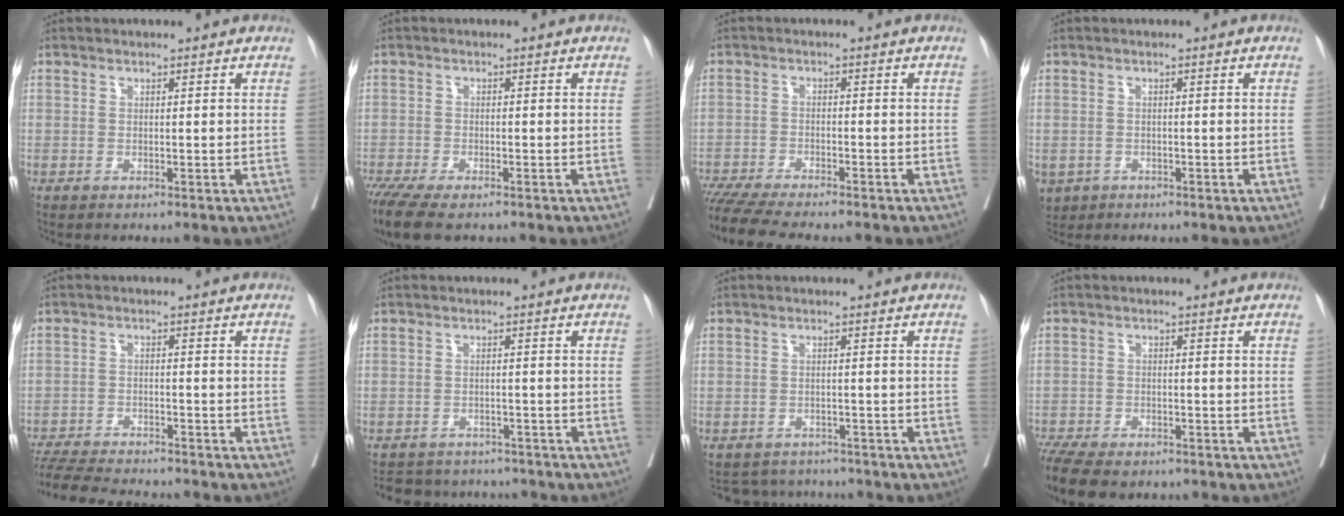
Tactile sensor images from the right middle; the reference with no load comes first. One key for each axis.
{"total": 8.7, "fx": -7.0, "fy": 1.9, "fz": 4.8, "tx": -0.079, "ty": -0.015, "tz": -0.116}
{"total": 11.0, "fx": -9.6, "fy": 0.8, "fz": 5.1, "tx": -0.072, "ty": -0.017, "tz": -0.152}
{"total": 5.2, "fx": -2.8, "fy": 4.0, "fz": 1.6, "tx": -0.040, "ty": -0.003, "tz": -0.042}
{"total": 12.8, "fx": -11.8, "fy": 1.5, "fz": 4.7, "tx": -0.080, "ty": -0.011, "tz": -0.178}
{"total": 8.7, "fx": -8.0, "fy": 3.1, "fz": 1.1, "tx": -0.015, "ty": 0.013, "tz": -0.099}
{"total": 5.3, "fx": -5.1, "fy": 1.6, "fz": -0.4, "tx": 0.009, "ty": 0.012, "tz": -0.067}
{"total": 12.4, "fx": -9.9, "fy": 4.6, "fz": 5.9, "tx": -0.129, "ty": -0.010, "tz": -0.149}